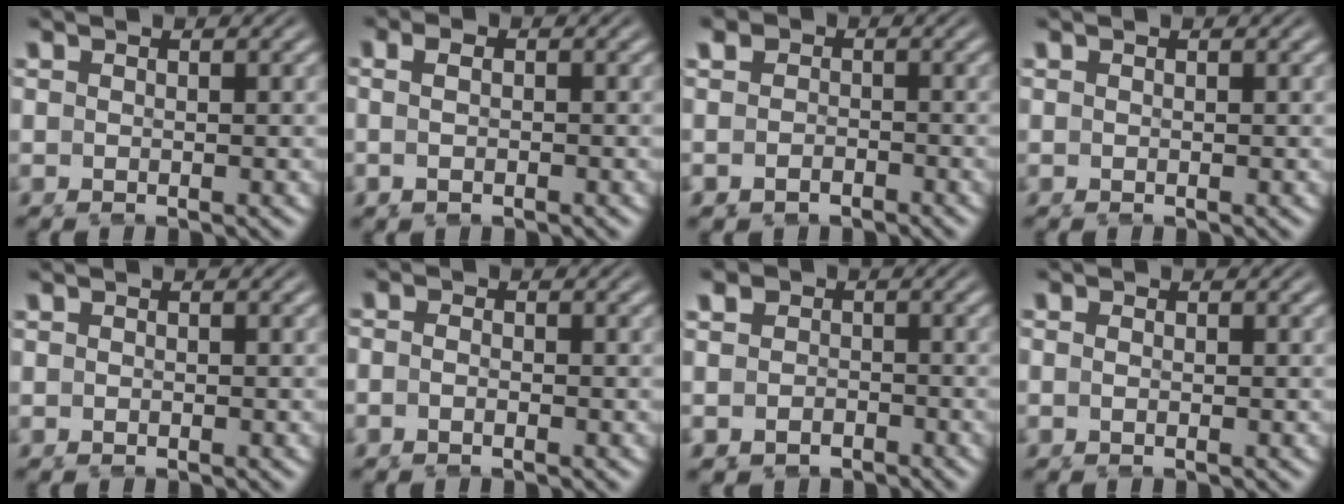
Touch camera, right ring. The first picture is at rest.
{"total": 1.4, "force": [-0.9, 0.5, 0.9], "torque": [-0.015, -0.005, -0.018]}
{"total": 3.5, "force": [-1.7, 2.9, 0.8], "torque": [-0.030, -0.020, -0.029]}
{"total": 0.0}
{"total": 0.6, "force": [-0.3, 0.5, 0.2], "torque": [-0.010, 0.000, -0.008]}
{"total": 1.7, "force": [-1.3, 1.0, 0.3], "torque": [-0.020, -0.010, -0.030]}
{"total": 4.8, "force": [-1.9, 4.2, 1.2], "torque": [-0.039, -0.022, -0.035]}
{"total": 0.8, "force": [-0.7, 0.2, 0.1], "torque": [-0.008, -0.010, -0.014]}